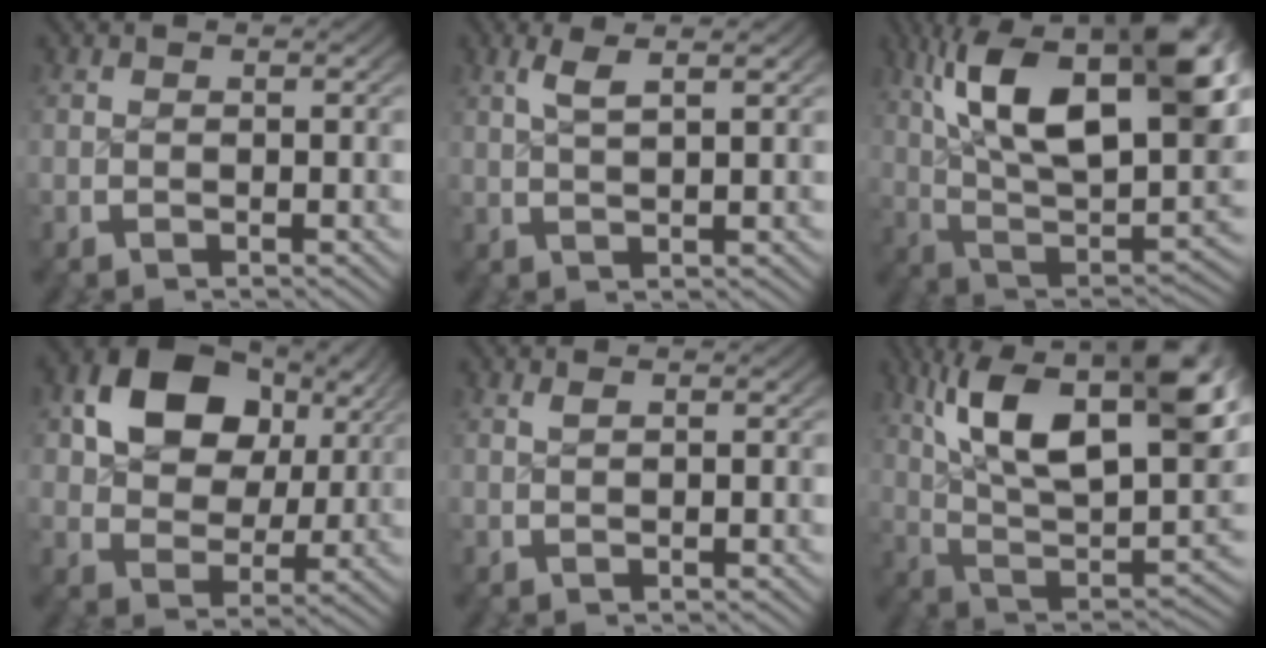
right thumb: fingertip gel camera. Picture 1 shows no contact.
{"total": 2.6, "force": [1.8, 0.1, 1.9], "torque": [-0.034, 0.004, 0.039]}
{"total": 20.8, "force": [3.1, 12.2, 16.5], "torque": [-0.274, -0.045, 0.067]}
{"total": 10.9, "force": [2.8, 7.8, 7.1], "torque": [-0.146, -0.022, 0.059]}
{"total": 0.5, "force": [0.4, -0.1, 0.3], "torque": [-0.008, -0.001, 0.012]}
{"total": 18.2, "force": [3.0, 10.7, 14.5], "torque": [-0.246, -0.043, 0.063]}